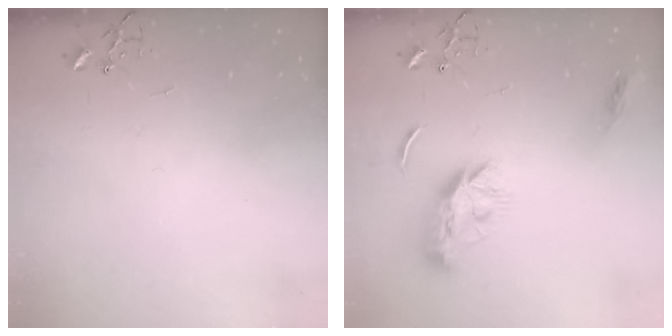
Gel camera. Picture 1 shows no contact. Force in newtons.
{"total": 9.6, "press": 9.6, "slide": 0.0}